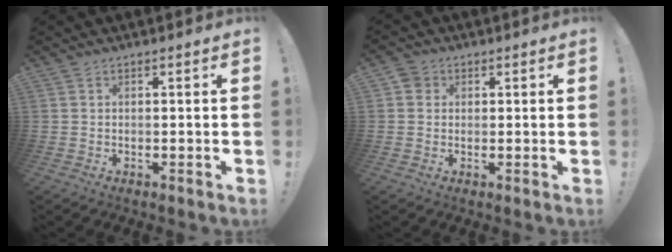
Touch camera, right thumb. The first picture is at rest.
{"total": 2.9, "force": [0.9, 2.6, 0.9], "torque": [-0.006, 0.000, 0.014]}